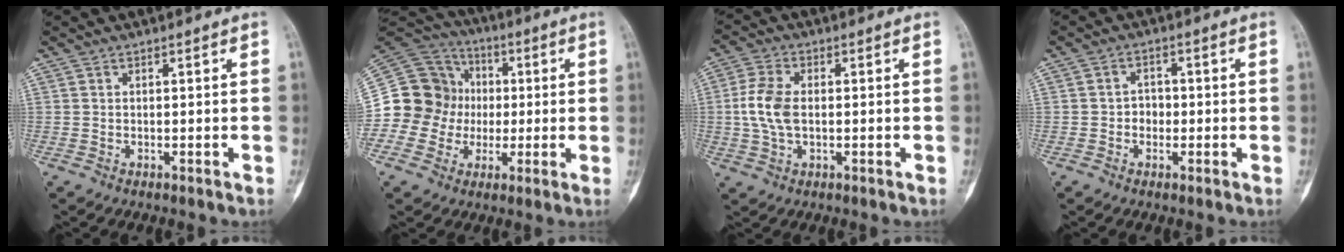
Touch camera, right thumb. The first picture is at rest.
{"total": 18.9, "force": [0.1, 17.8, 6.2], "torque": [-0.095, 0.066, 0.009]}
{"total": 7.4, "force": [0.0, 4.4, 6.0], "torque": [-0.134, 0.010, -0.001]}
{"total": 2.8, "force": [-0.5, 2.5, 1.3], "torque": [0.001, 0.009, -0.015]}